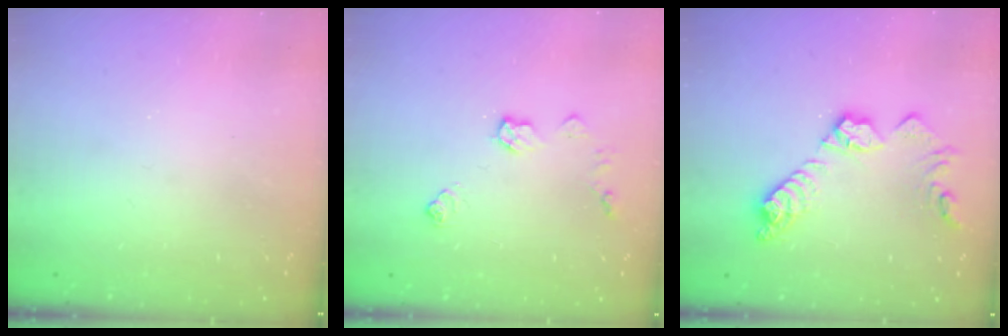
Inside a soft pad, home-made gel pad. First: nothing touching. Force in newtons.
{"total": 8.2, "press": 8.1, "slide": 0.3}
{"total": 14.3, "press": 14.3, "slide": 1.0}